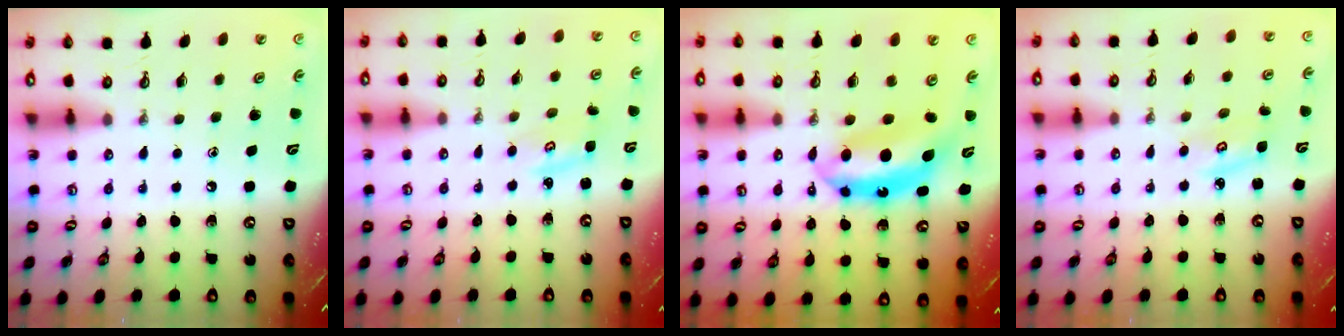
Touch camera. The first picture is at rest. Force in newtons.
{"total": 2.9, "press": 2.9, "slide": 0.3}
{"total": 8.1, "press": 8.1, "slide": 0.7}
{"total": 4.3, "press": 4.3, "slide": 0.4}